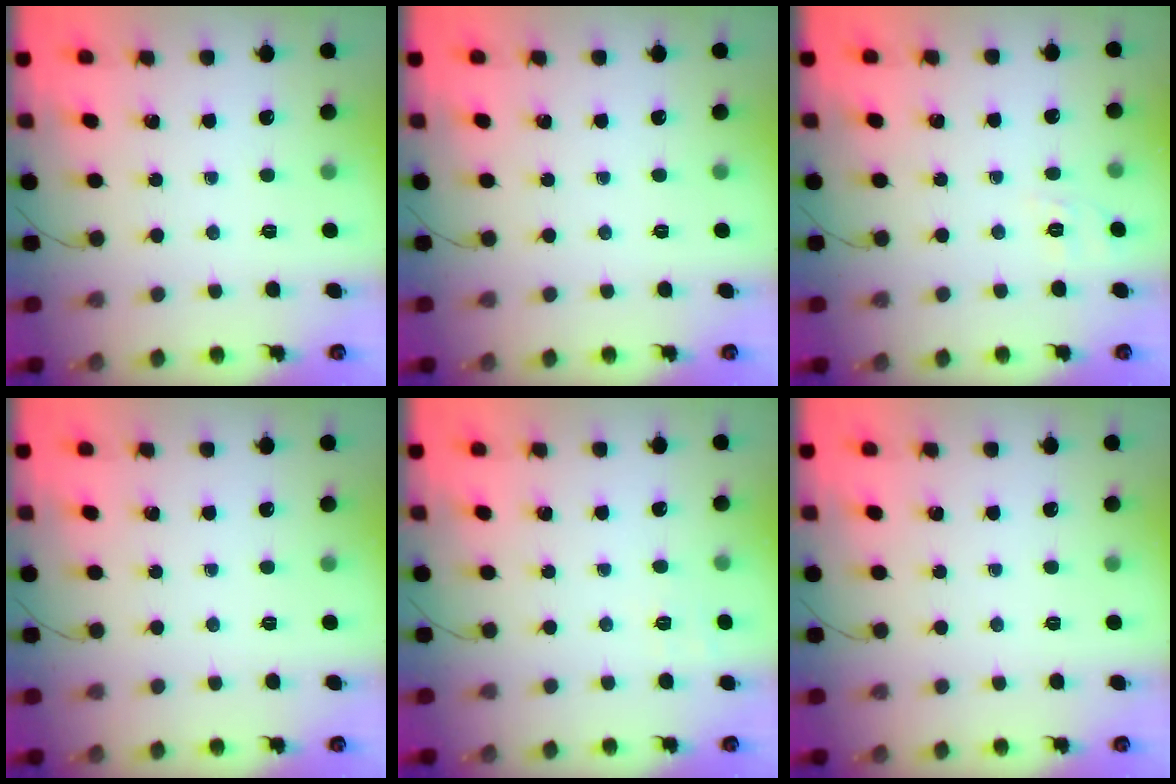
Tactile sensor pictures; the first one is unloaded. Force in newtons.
{"total": 0.0}
{"total": 1.9, "press": 0.2, "slide": 1.9}
{"total": 0.0}
{"total": 3.8, "press": 3.4, "slide": 1.6}
{"total": 0.0}